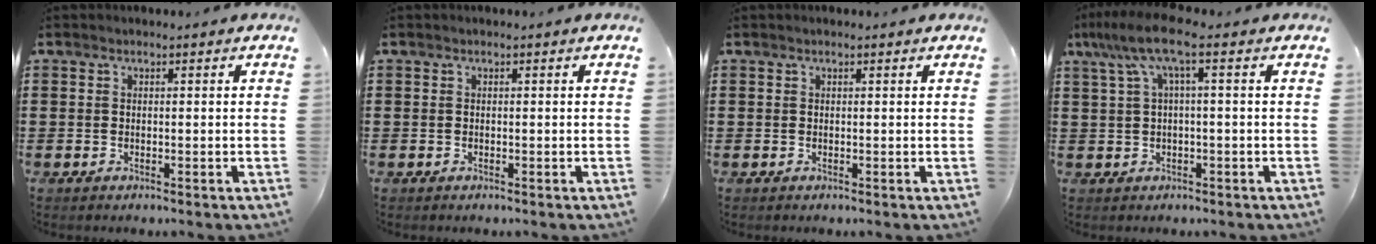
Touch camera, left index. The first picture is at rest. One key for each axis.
{"total": 0.0}
{"total": 0.0}
{"total": 6.6, "fx": 1.6, "fy": 0.9, "fz": 6.4, "tx": -0.139, "ty": -0.003, "tz": 0.021}